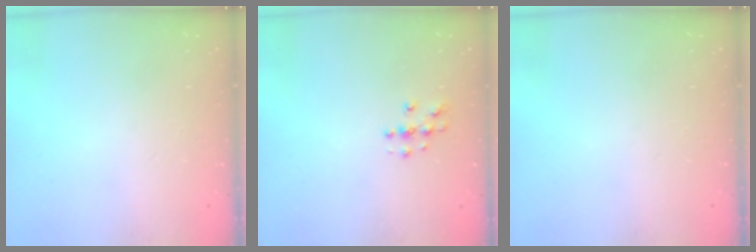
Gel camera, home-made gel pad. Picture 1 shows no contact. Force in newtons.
{"total": 3.8, "press": 3.8, "slide": 0.3}
{"total": 0.0}